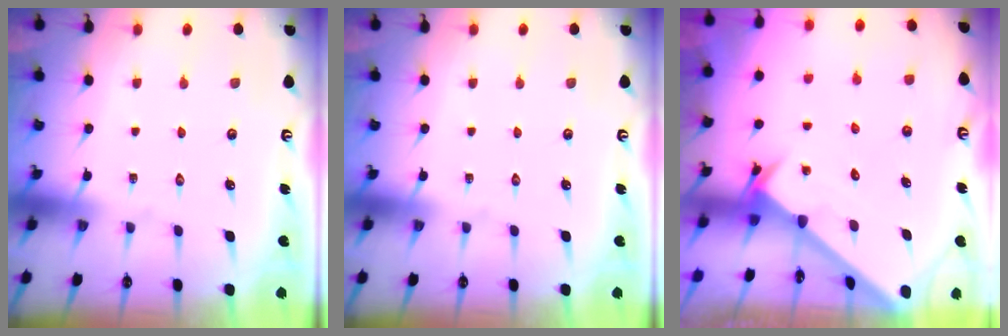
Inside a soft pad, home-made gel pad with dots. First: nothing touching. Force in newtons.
{"total": 0.0}
{"total": 2.6, "press": 2.6, "slide": 0.2}